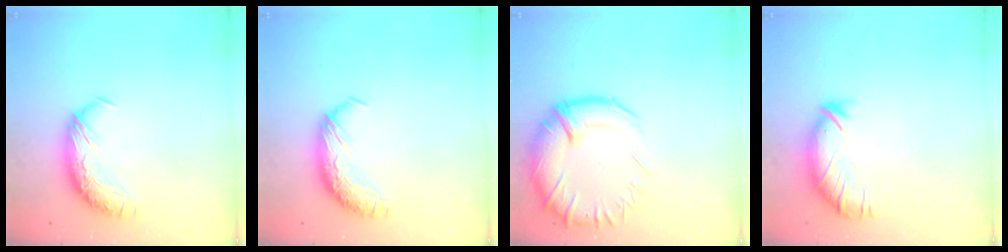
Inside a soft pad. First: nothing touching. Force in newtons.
{"total": 0.0}
{"total": 6.1, "press": 4.8, "slide": 3.7}
{"total": 3.0, "press": 2.5, "slide": 1.7}